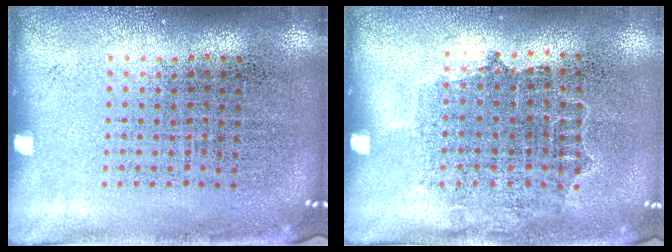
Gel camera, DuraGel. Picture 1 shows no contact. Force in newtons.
{"total": 0.8, "press": 0.7, "slide": 0.4}